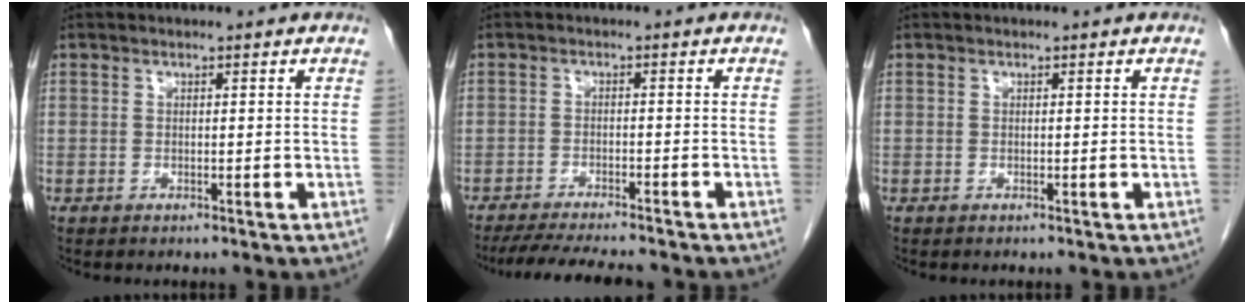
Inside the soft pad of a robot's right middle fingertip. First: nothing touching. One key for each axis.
{"total": 9.7, "fx": -8.6, "fy": 0.8, "fz": 4.2, "tx": -0.062, "ty": -0.014, "tz": -0.130}
{"total": 0.0}